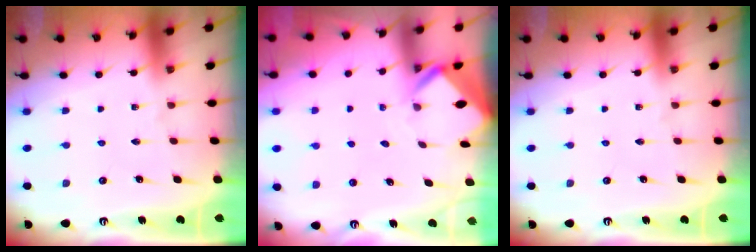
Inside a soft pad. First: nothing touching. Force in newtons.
{"total": 2.7, "press": 2.7, "slide": 0.2}
{"total": 0.0}